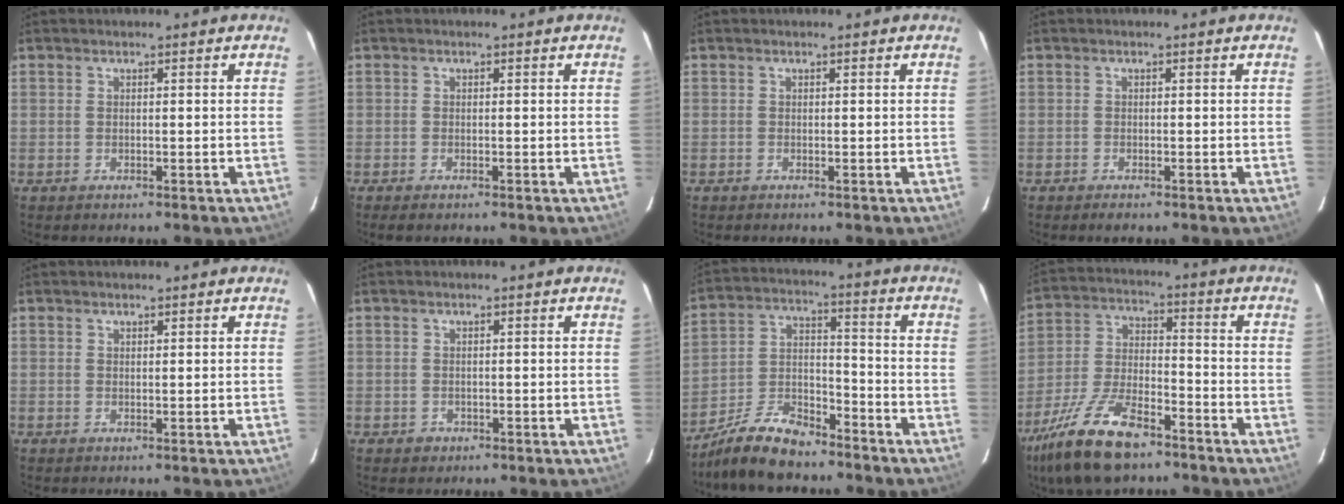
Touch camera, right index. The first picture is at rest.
{"total": 1.4, "force": [-1.1, 0.4, 0.7], "torque": [-0.014, -0.007, -0.020]}
{"total": 0.0}
{"total": 1.2, "force": [-1.0, 0.5, 0.5], "torque": [-0.010, -0.004, -0.019]}
{"total": 0.6, "force": [0.5, 0.2, 0.2], "torque": [-0.003, 0.002, 0.010]}
{"total": 1.7, "force": [-0.5, 1.6, 0.2], "torque": [-0.002, 0.002, -0.004]}
{"total": 12.5, "force": [-10.1, 4.6, 5.8], "torque": [-0.135, 0.011, -0.187]}
{"total": 17.2, "force": [-11.9, 6.6, 10.5], "torque": [-0.230, -0.018, -0.223]}